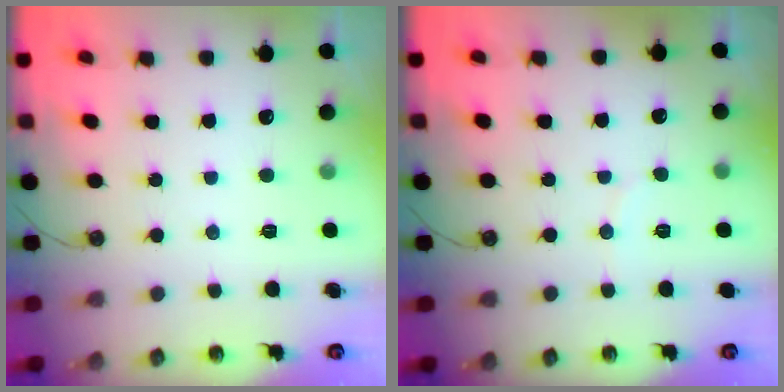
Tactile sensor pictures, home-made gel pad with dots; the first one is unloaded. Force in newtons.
{"total": 2.0, "press": 2.0, "slide": 0.2}